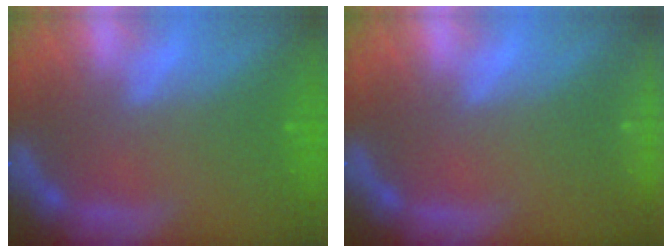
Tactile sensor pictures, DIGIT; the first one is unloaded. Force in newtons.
{"total": 9.0}